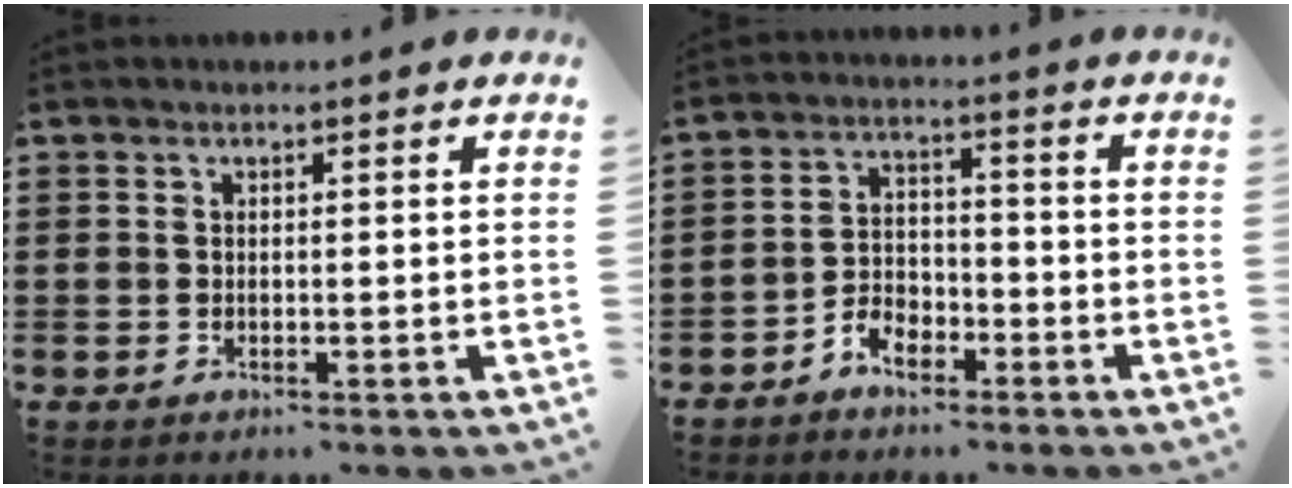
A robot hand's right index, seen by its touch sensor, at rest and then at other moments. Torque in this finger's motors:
{"motor_torque": [1.19, 0.95, 0.16, 0.01]}